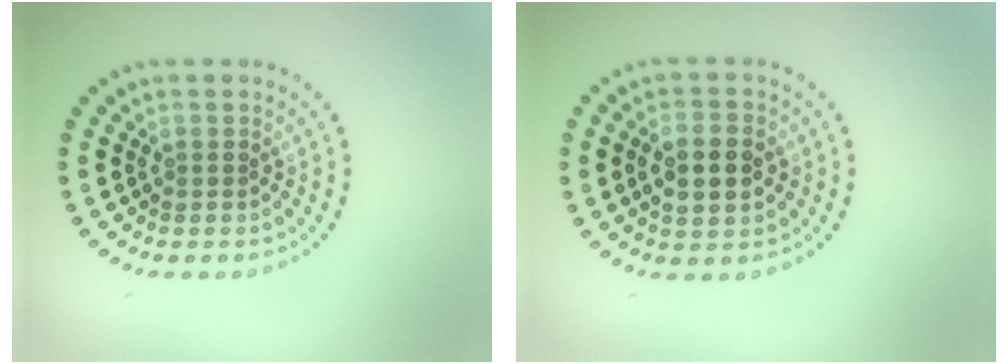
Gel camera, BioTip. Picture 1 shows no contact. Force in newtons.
{"total": 3.4, "press": 3.4, "slide": 0.1}